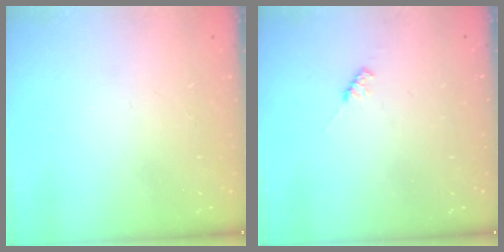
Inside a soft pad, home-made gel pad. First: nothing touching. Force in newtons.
{"total": 2.2, "press": 2.2, "slide": 0.4}